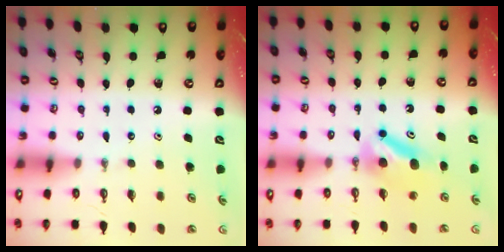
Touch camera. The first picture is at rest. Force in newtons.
{"total": 8.1, "press": 7.9, "slide": 1.6}